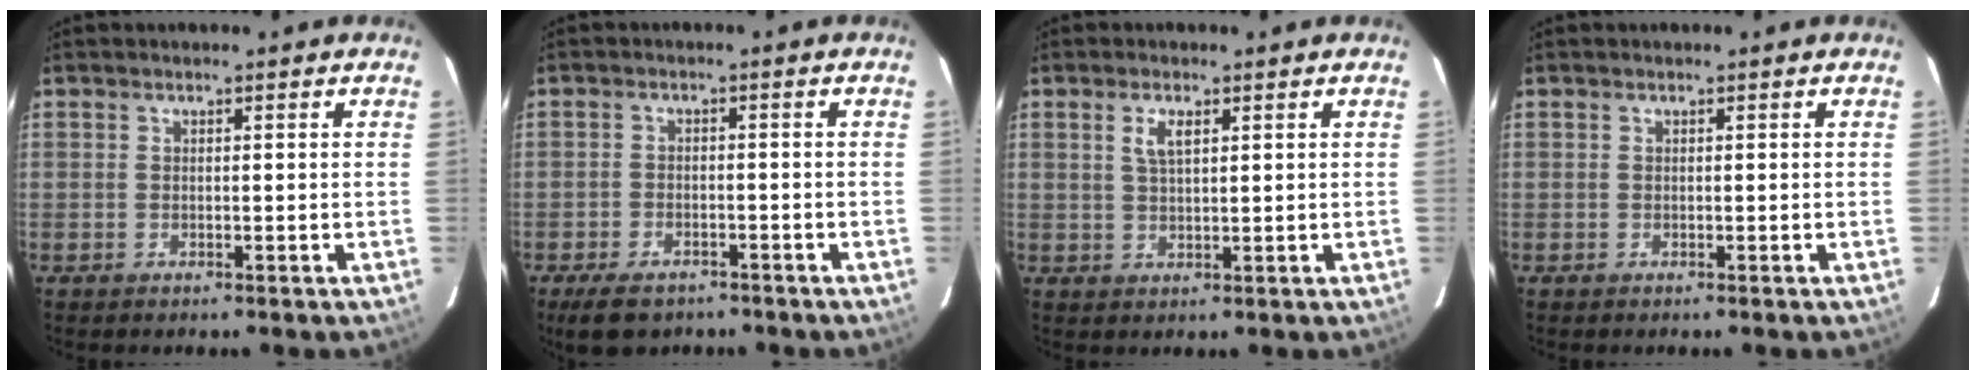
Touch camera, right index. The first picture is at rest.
{"total": 7.1, "force": [-5.2, 3.6, 3.3], "torque": [-0.081, -0.005, -0.080]}
{"total": 3.3, "force": [1.4, 1.1, 2.7], "torque": [-0.053, 0.002, 0.027]}
{"total": 0.0}